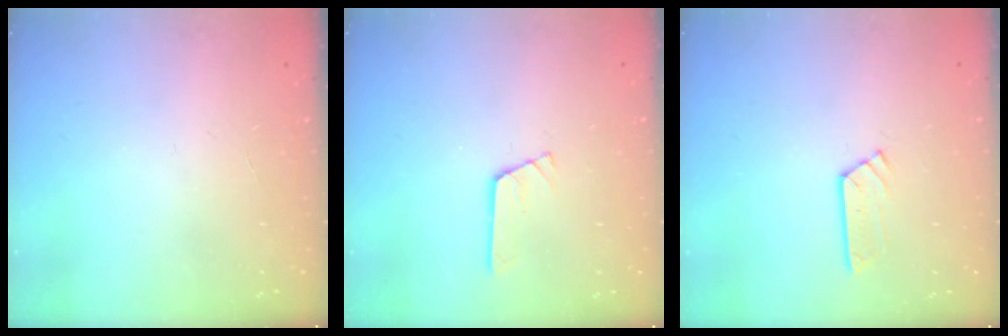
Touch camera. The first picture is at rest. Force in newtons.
{"total": 3.0, "press": 2.9, "slide": 0.4}
{"total": 3.3, "press": 3.2, "slide": 0.2}